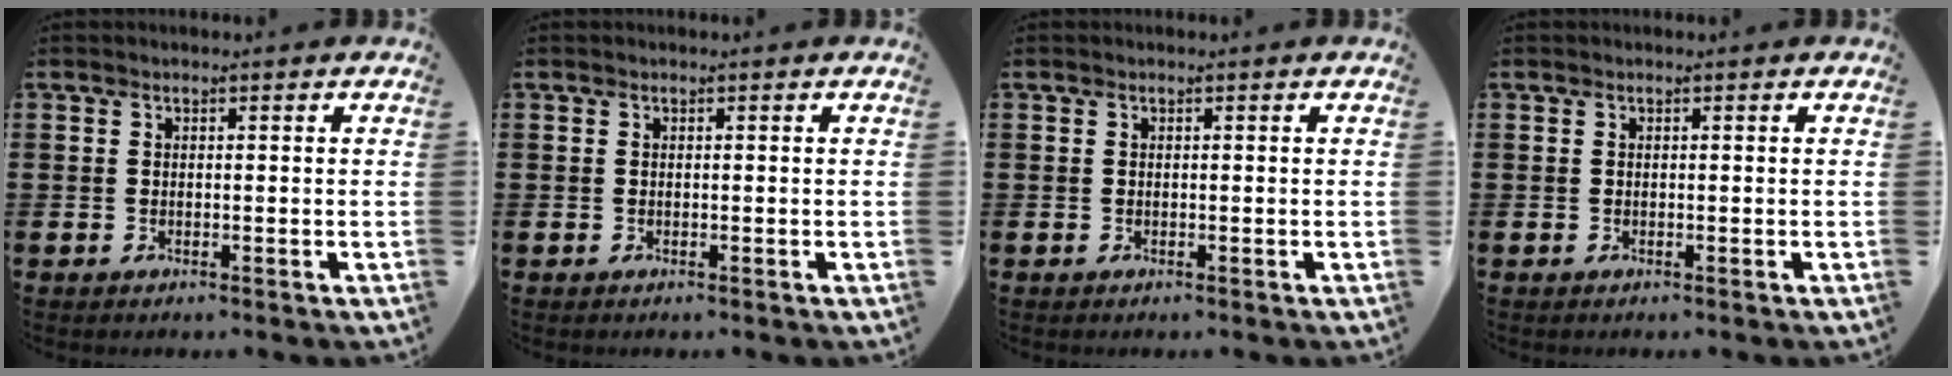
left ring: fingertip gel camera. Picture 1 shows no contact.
{"total": 0.0}
{"total": 0.0}
{"total": 0.0}